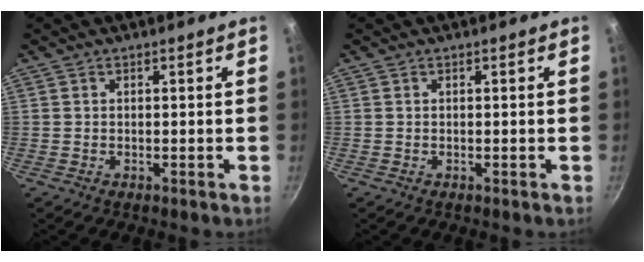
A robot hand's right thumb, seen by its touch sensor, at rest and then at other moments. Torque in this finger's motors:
{"motor_torque": [-0.01, 0.00, 0.00, 0.00, 0.00]}